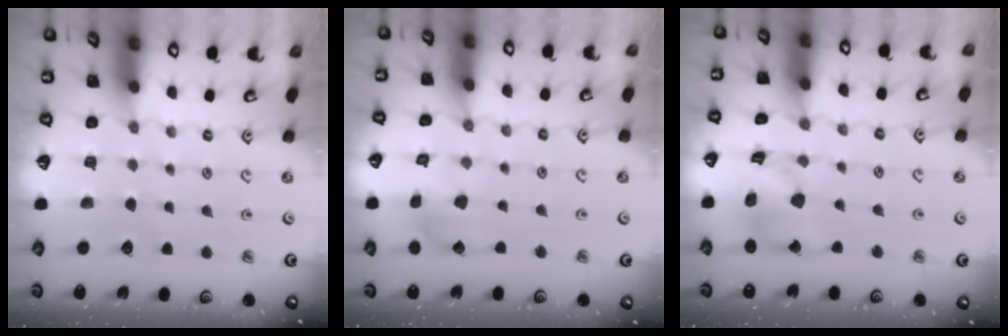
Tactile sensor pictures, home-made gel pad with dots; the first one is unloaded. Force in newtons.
{"total": 5.4, "press": 5.3, "slide": 0.7}
{"total": 13.4, "press": 13.3, "slide": 1.8}